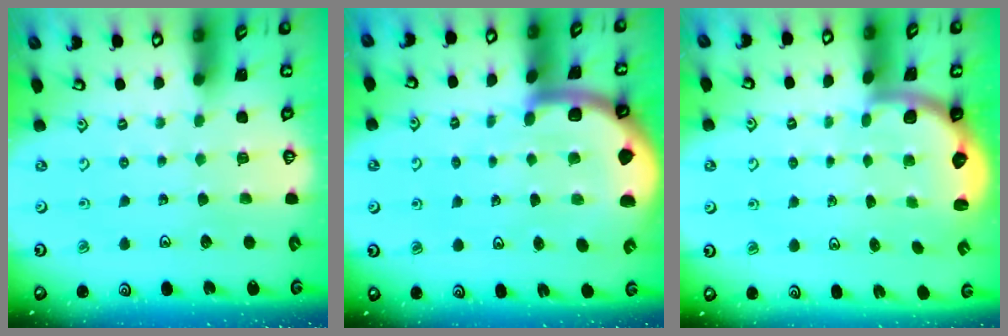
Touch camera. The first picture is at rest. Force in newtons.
{"total": 6.2, "press": 6.2, "slide": 0.9}
{"total": 2.3, "press": 2.1, "slide": 0.8}